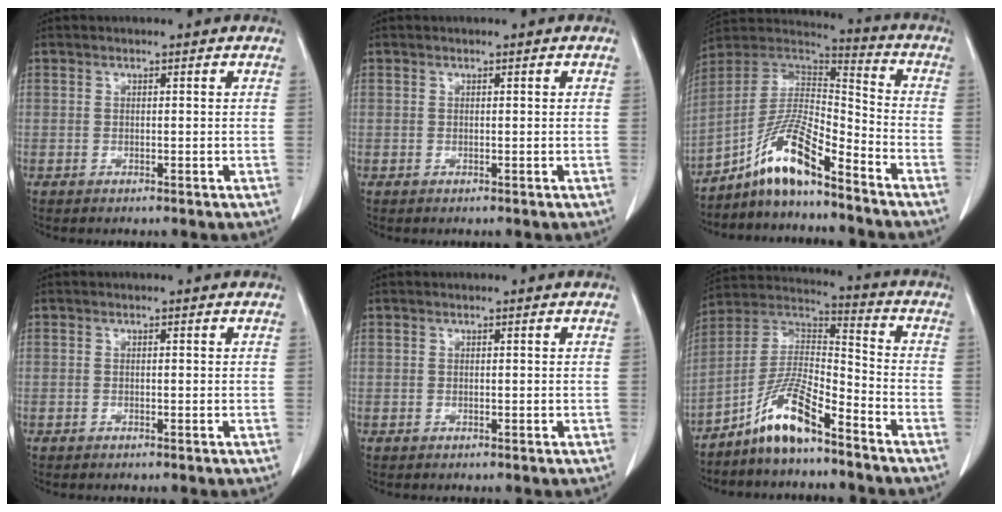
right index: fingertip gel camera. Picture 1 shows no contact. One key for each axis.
{"total": 0.0}
{"total": 12.3, "fx": -8.5, "fy": 2.0, "fz": 8.6, "tx": -0.168, "ty": 0.018, "tz": -0.155}
{"total": 0.0}
{"total": 0.0}
{"total": 10.7, "fx": -7.6, "fy": 2.1, "fz": 7.3, "tx": -0.153, "ty": 0.013, "tz": -0.142}